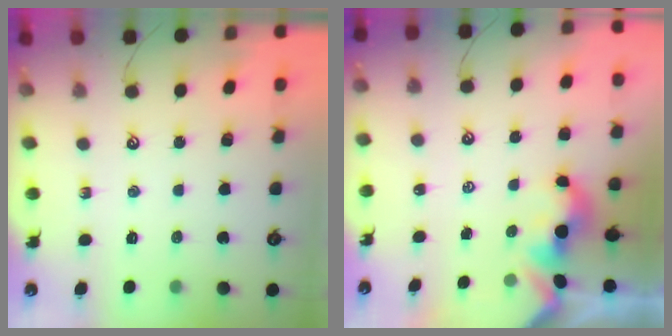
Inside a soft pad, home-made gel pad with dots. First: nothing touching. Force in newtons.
{"total": 1.5, "press": 1.5, "slide": 0.3}